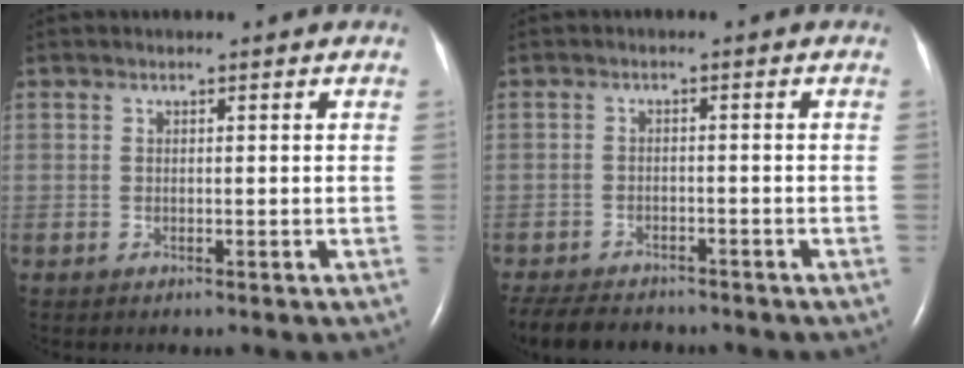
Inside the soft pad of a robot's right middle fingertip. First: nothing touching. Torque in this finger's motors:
{"motor_torque": [0.54, -0.54, 0.03, 0.01]}